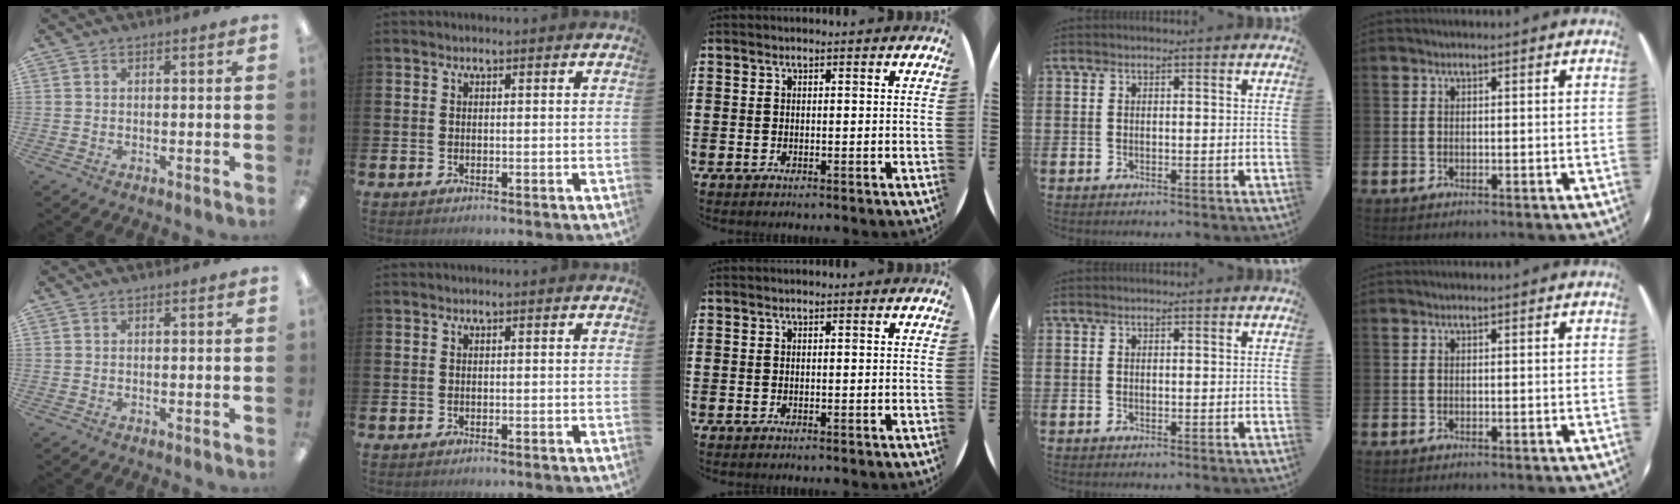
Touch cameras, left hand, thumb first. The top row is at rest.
{}